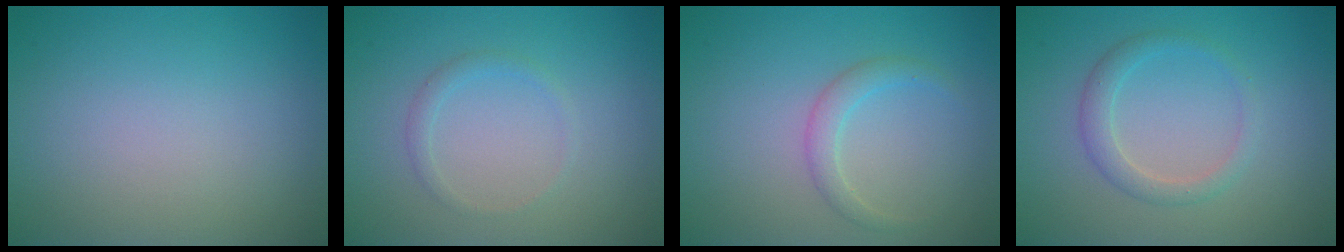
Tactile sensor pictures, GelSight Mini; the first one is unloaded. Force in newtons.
{"total": 1.1, "press": 1.1, "slide": 0.1}
{"total": 1.7, "press": 1.7, "slide": 0.2}
{"total": 2.0, "press": 2.0, "slide": 0.1}